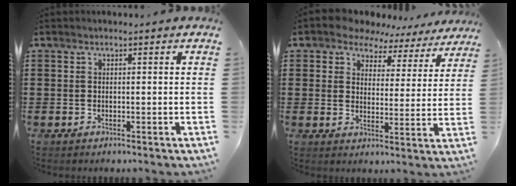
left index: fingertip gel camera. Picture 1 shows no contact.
{"total": 5.1, "force": [4.5, 2.3, 0.5], "torque": [-0.037, -0.019, 0.078]}